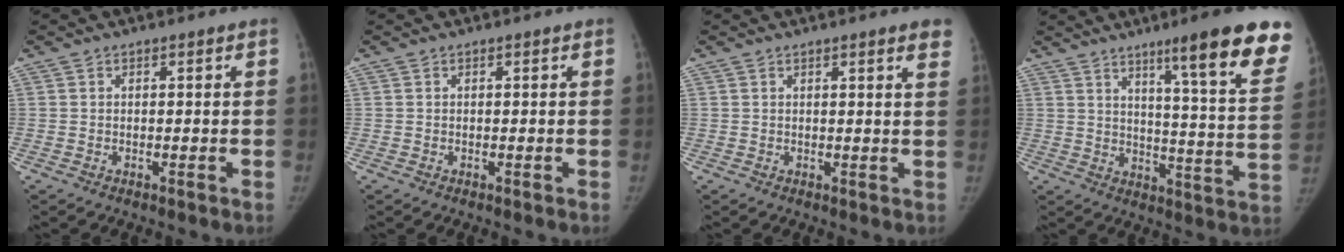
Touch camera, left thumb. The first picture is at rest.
{"total": 0.0}
{"total": 4.0, "force": [2.8, 0.4, 2.8], "torque": [-0.023, -0.006, 0.024]}
{"total": 20.1, "force": [12.8, 2.2, 15.4], "torque": [-0.176, -0.063, 0.172]}